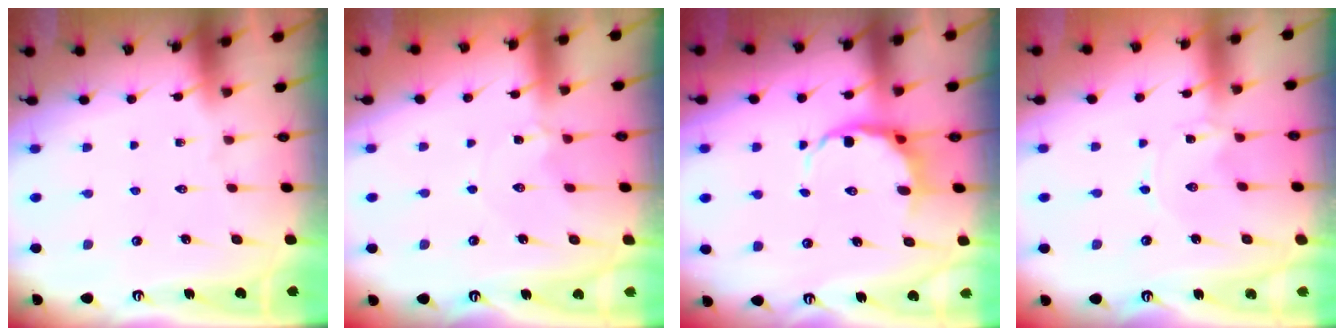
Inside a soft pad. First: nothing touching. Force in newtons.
{"total": 1.2, "press": 1.2, "slide": 0.3}
{"total": 7.3, "press": 6.7, "slide": 2.9}
{"total": 0.0}